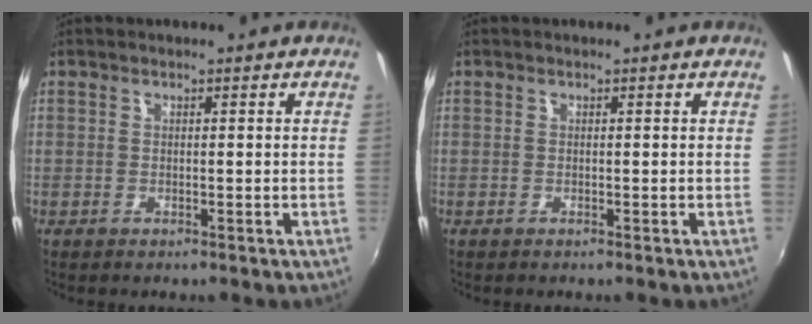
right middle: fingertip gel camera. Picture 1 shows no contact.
{"total": 0.0}